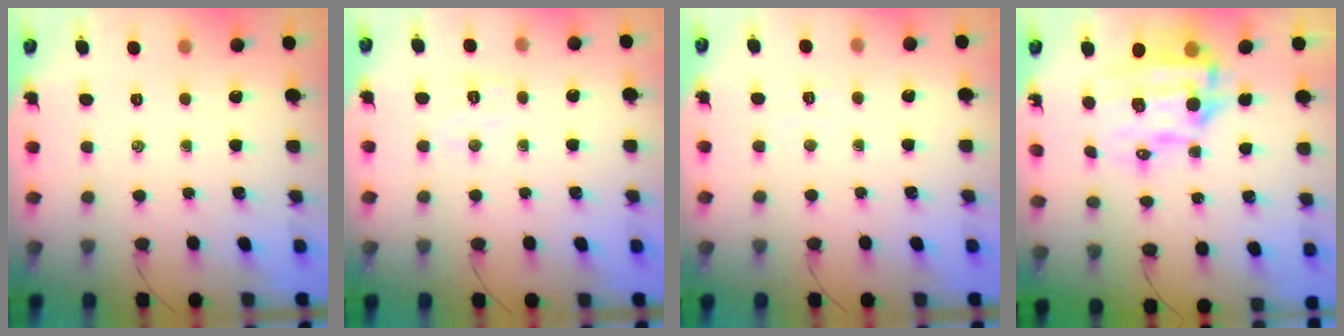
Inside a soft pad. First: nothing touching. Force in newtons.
{"total": 5.0, "press": 4.9, "slide": 1.0}
{"total": 2.5, "press": 2.4, "slide": 0.7}
{"total": 14.8, "press": 14.4, "slide": 3.5}